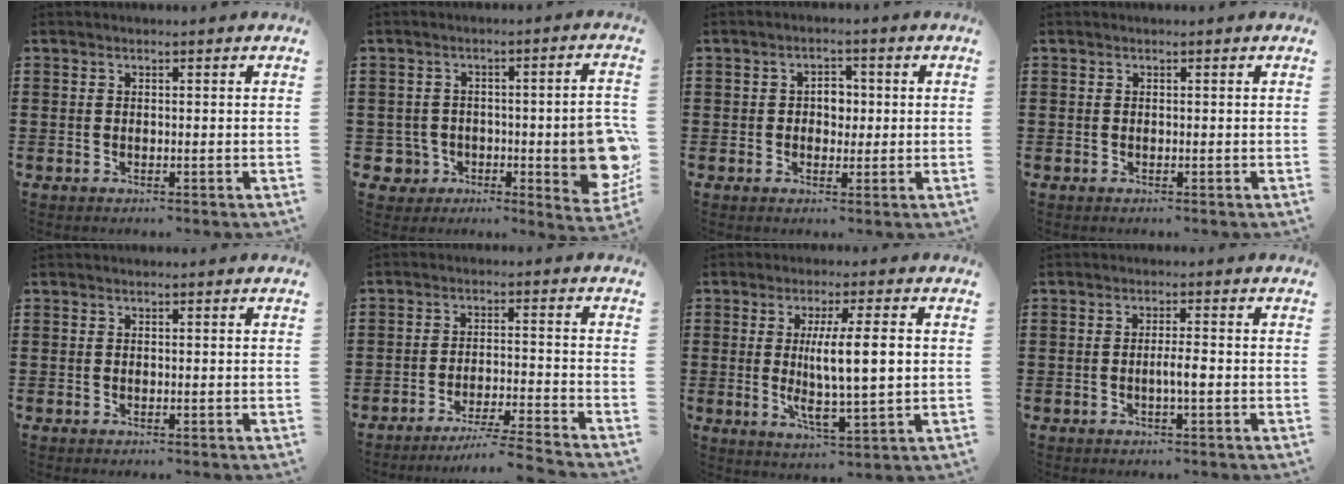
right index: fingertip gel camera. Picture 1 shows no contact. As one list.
[{"total": 8.7, "force": [-2.0, 5.2, 6.6], "torque": [-0.104, 0.003, -0.033]}, {"total": 3.0, "force": [0.0, 2.1, 2.1], "torque": [-0.038, 0.005, -0.004]}, {"total": 0.0}, {"total": 0.0}, {"total": 5.3, "force": [-4.8, -0.7, 2.1], "torque": [-0.043, -0.018, -0.094]}, {"total": 9.3, "force": [1.2, 1.8, 9.1], "torque": [-0.160, -0.001, 0.015]}, {"total": 2.5, "force": [-0.6, 0.1, 2.4], "torque": [-0.044, -0.002, -0.012]}]